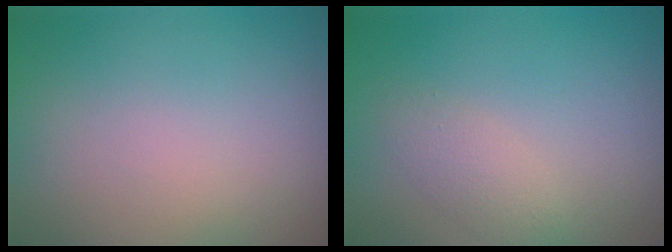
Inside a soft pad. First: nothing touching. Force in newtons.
{"total": 1.5, "press": 1.5, "slide": 0.0}